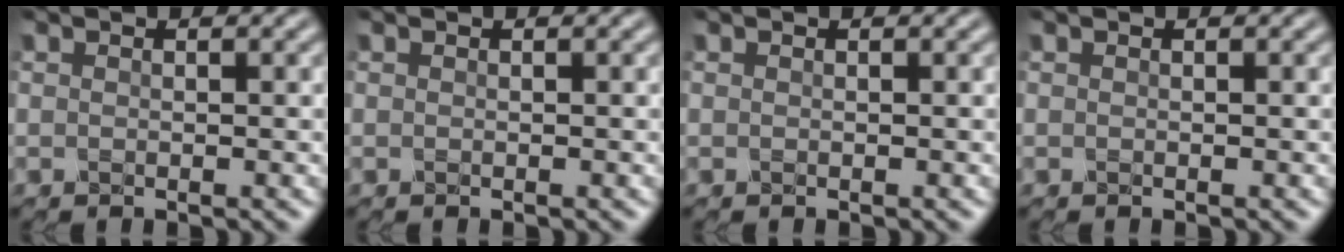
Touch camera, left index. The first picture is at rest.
{"total": 0.0}
{"total": 0.0}
{"total": 0.0}